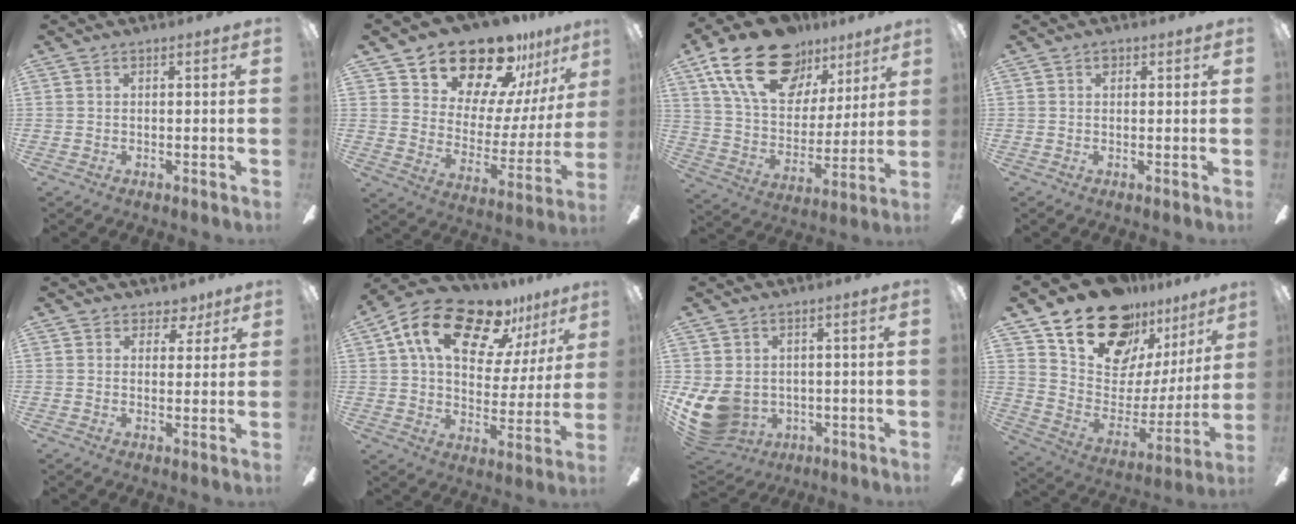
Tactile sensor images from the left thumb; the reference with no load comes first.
{"total": 20.5, "force": [17.5, 8.3, 6.8], "torque": [-0.123, -0.132, 0.314]}
{"total": 22.4, "force": [14.0, 12.8, 12.0], "torque": [-0.213, -0.066, 0.255]}
{"total": 1.2, "force": [0.7, 0.9, 0.4], "torque": [0.006, -0.003, 0.008]}
{"total": 4.7, "force": [3.4, 3.1, 0.7], "torque": [0.002, -0.018, 0.057]}
{"total": 19.4, "force": [12.1, 9.7, 11.6], "torque": [-0.194, -0.067, 0.207]}
{"total": 11.0, "force": [-1.3, 9.4, 5.5], "torque": [-0.142, -0.005, -0.021]}
{"total": 20.4, "force": [15.5, 10.7, 7.9], "torque": [-0.139, -0.113, 0.285]}